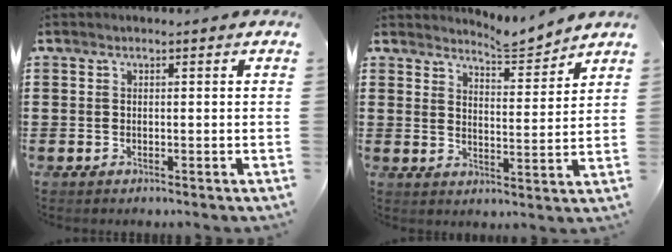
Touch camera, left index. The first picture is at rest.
{"total": 4.7, "force": [4.6, -0.2, 0.8], "torque": [-0.025, -0.029, 0.080]}